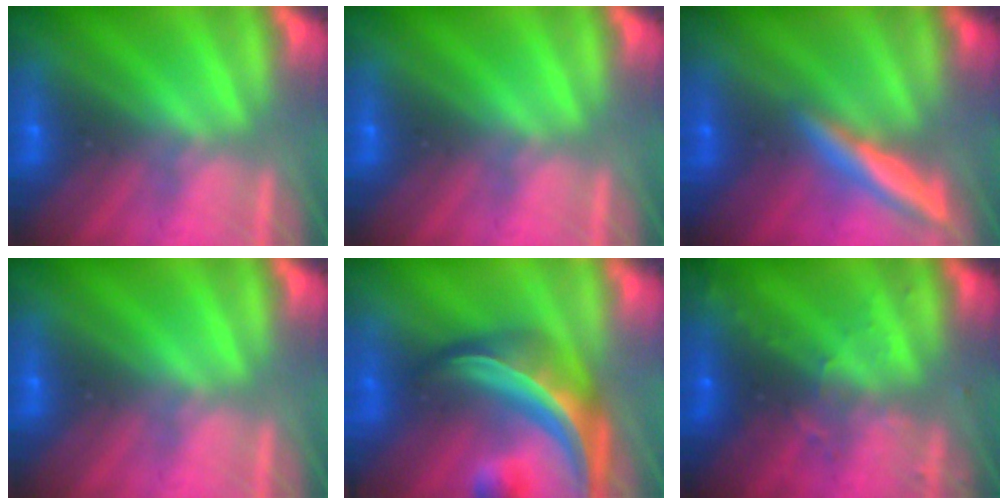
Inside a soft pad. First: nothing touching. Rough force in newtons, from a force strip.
{"total": 0.0}
{"total": 2.4}
{"total": 0.0}
{"total": 8.5}
{"total": 3.0}